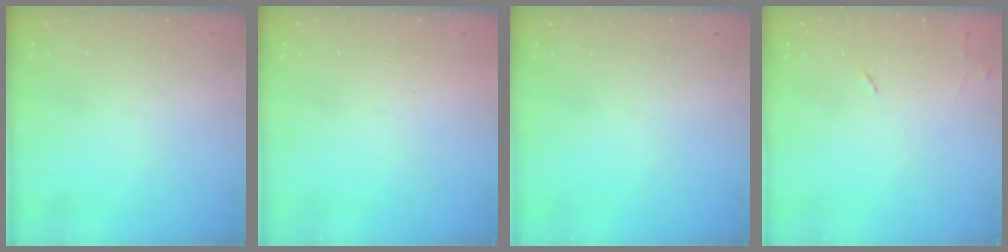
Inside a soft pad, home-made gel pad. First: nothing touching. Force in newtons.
{"total": 1.6, "press": 1.6, "slide": 0.1}
{"total": 0.0}
{"total": 5.3, "press": 5.2, "slide": 0.8}